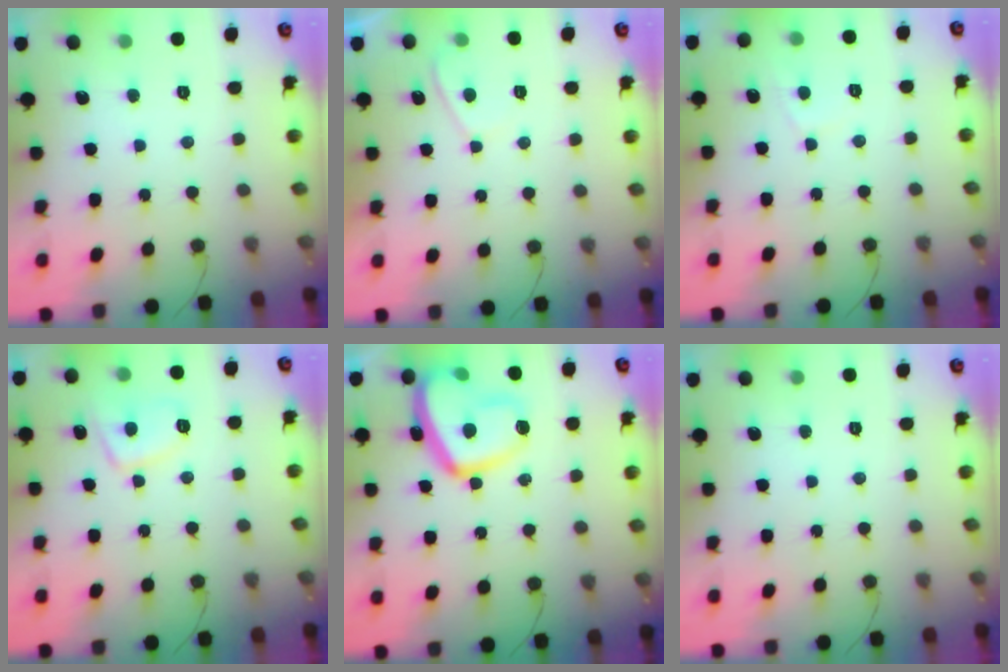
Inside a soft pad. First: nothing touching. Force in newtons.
{"total": 1.8, "press": 1.7, "slide": 0.6}
{"total": 1.6, "press": 1.5, "slide": 0.6}
{"total": 7.0, "press": 6.9, "slide": 1.2}
{"total": 16.6, "press": 16.5, "slide": 1.6}
{"total": 0.0}